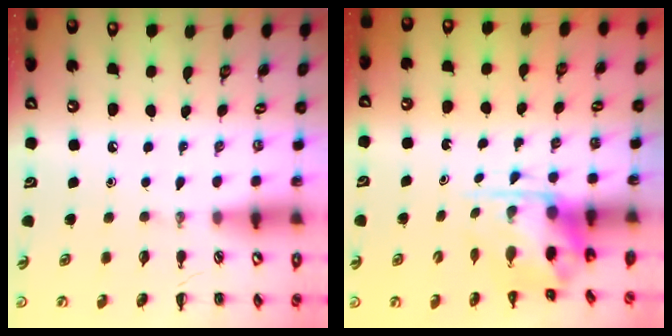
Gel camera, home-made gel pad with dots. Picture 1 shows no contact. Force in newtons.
{"total": 5.5, "press": 5.4, "slide": 0.9}